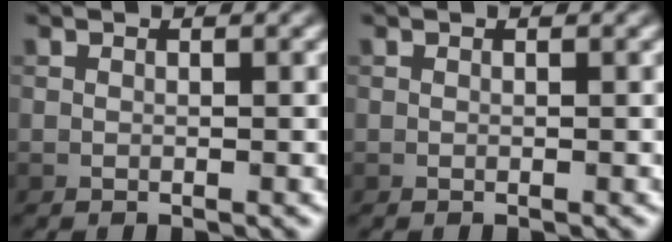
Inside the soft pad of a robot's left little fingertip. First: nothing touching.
{"total": 0.0}